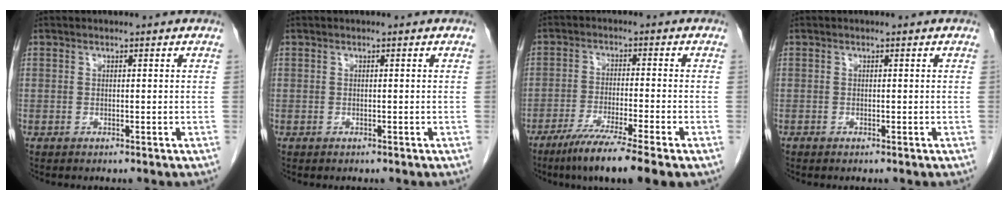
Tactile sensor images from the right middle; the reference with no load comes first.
{"total": 0.0}
{"total": 9.5, "force": [-6.5, -0.7, 6.8], "torque": [-0.119, -0.029, -0.109]}
{"total": 0.0}